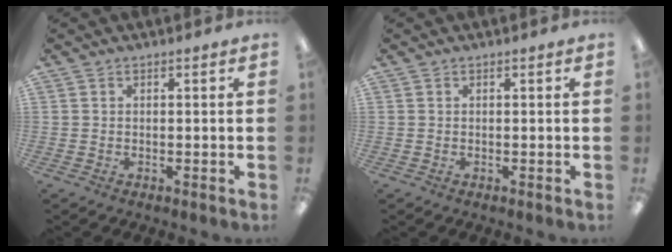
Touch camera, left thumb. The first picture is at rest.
{"total": 0.0}